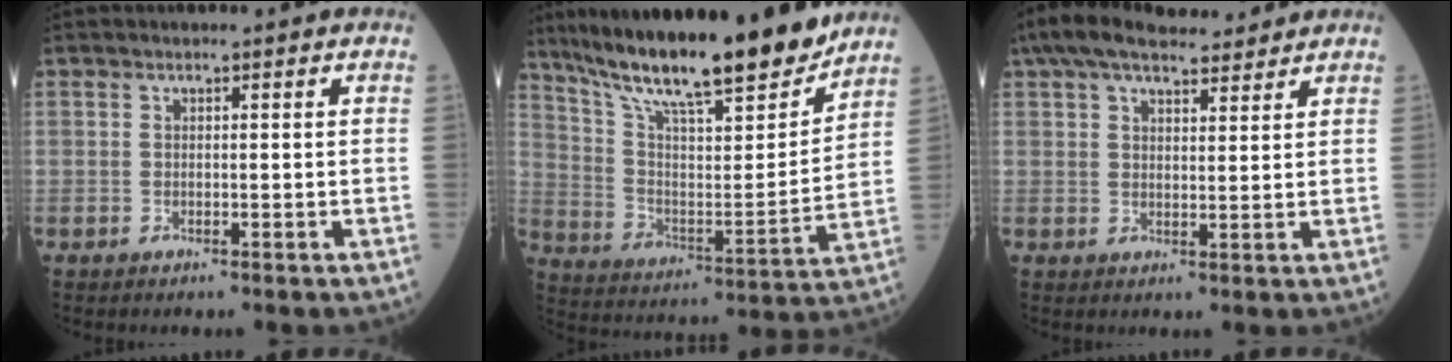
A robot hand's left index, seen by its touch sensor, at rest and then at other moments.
{"total": 21.5, "force": [18.2, 2.1, 11.2], "torque": [-0.194, -0.008, 0.298]}
{"total": 11.6, "force": [9.8, 3.1, 5.4], "torque": [-0.092, 0.043, 0.155]}